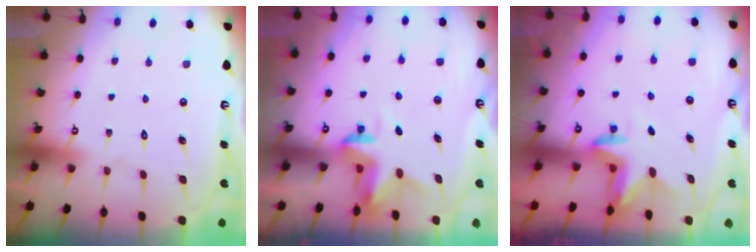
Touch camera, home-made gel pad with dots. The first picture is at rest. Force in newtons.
{"total": 3.6, "press": 3.6, "slide": 0.3}
{"total": 2.6, "press": 2.6, "slide": 0.2}